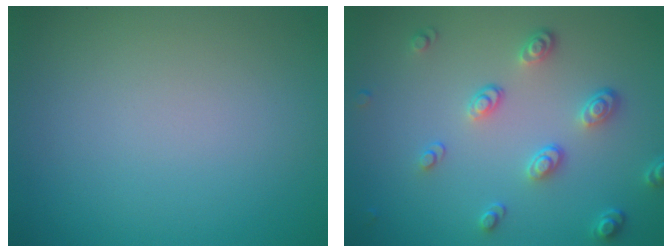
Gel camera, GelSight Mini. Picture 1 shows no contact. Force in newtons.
{"total": 3.6, "press": 2.8, "slide": 2.3}